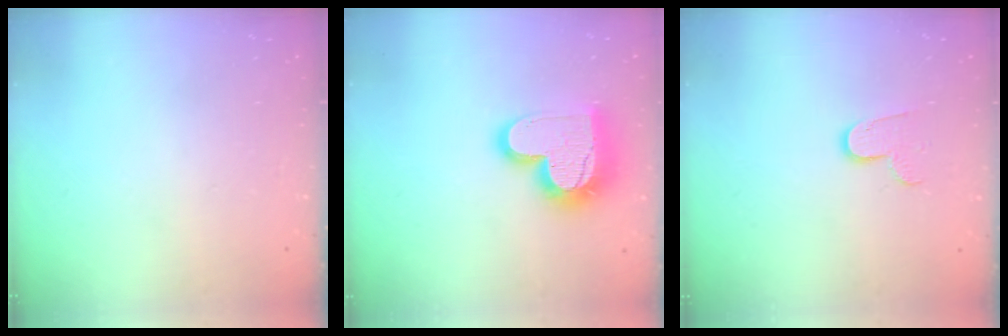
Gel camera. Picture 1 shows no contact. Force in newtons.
{"total": 17.7, "press": 17.7, "slide": 1.5}
{"total": 7.6, "press": 7.6, "slide": 0.5}